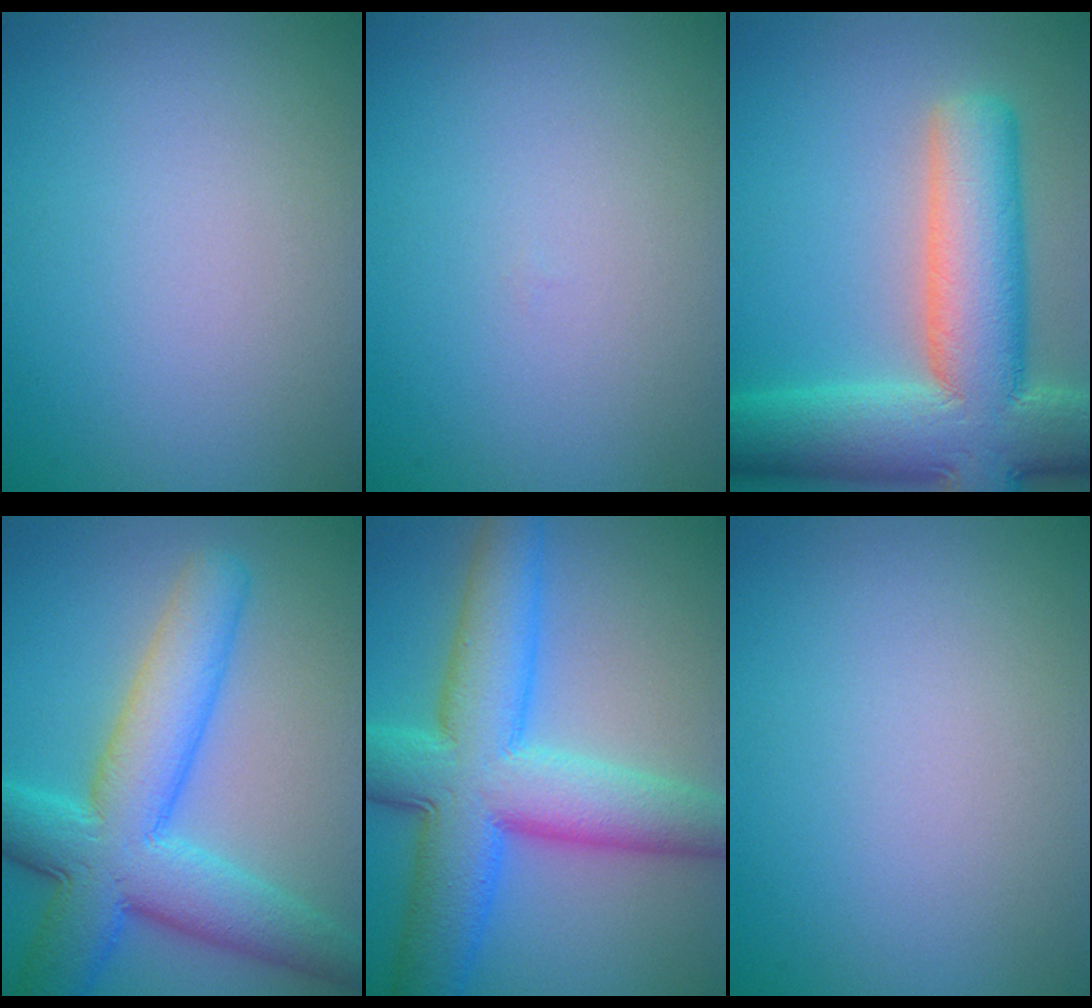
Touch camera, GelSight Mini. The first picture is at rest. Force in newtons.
{"total": 0.0}
{"total": 12.9, "press": 12.8, "slide": 0.8}
{"total": 9.1, "press": 9.1, "slide": 0.3}
{"total": 11.1, "press": 11.1, "slide": 0.2}
{"total": 0.0}